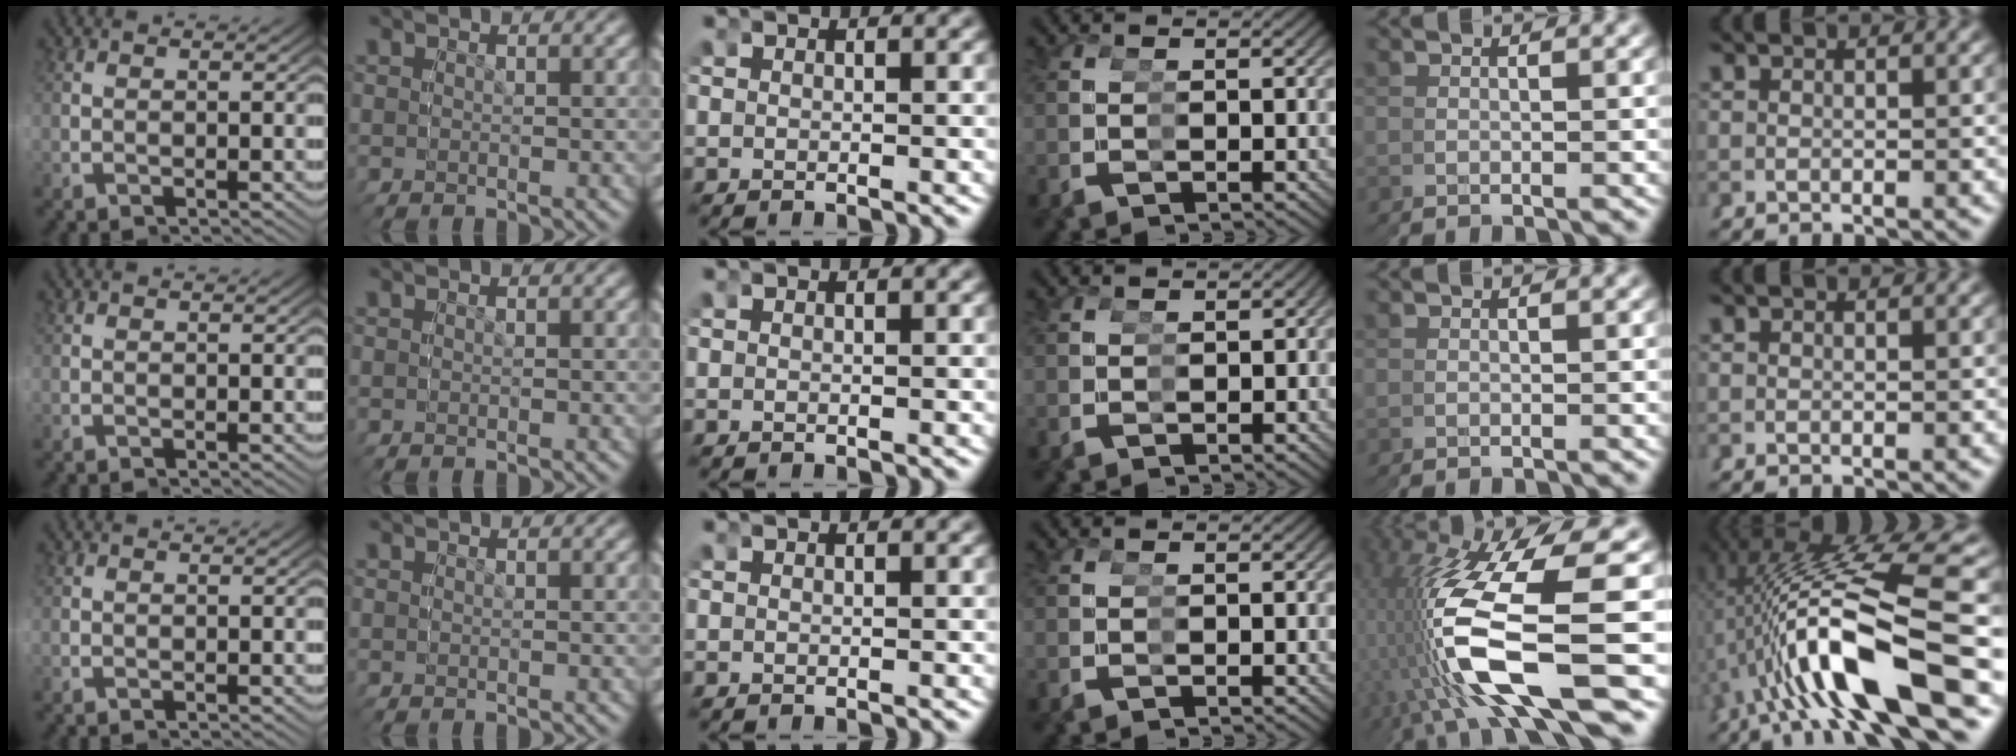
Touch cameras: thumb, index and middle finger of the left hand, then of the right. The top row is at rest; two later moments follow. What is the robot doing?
{"motion": "grasp_and_lifting", "object": "cup"}